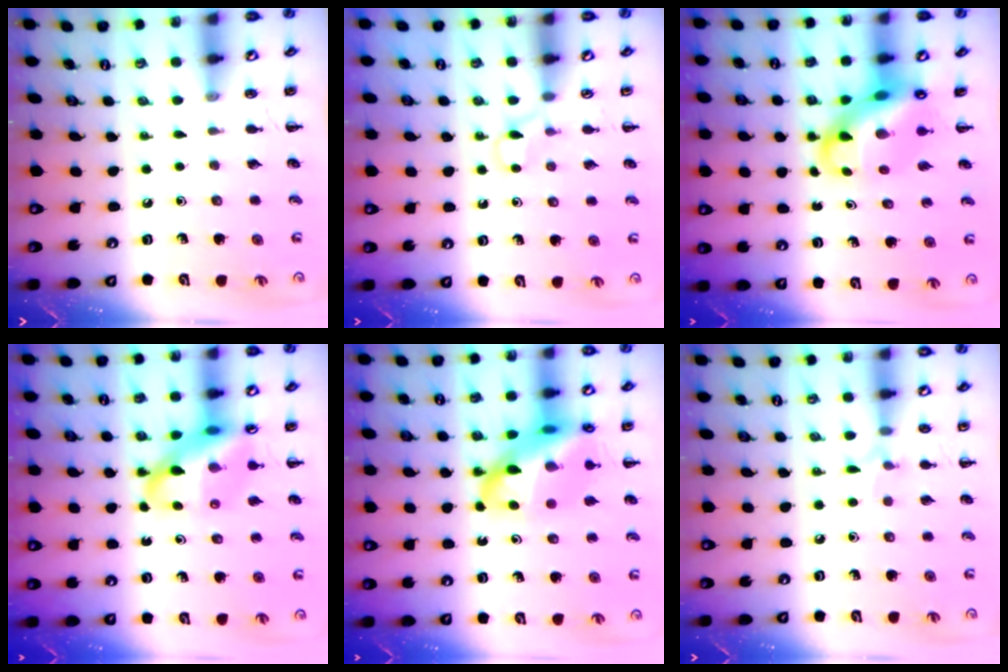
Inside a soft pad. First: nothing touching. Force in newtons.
{"total": 4.7, "press": 4.5, "slide": 1.5}
{"total": 11.5, "press": 11.0, "slide": 3.2}
{"total": 14.7, "press": 14.2, "slide": 3.9}
{"total": 19.8, "press": 19.4, "slide": 3.9}
{"total": 5.7, "press": 5.4, "slide": 2.0}